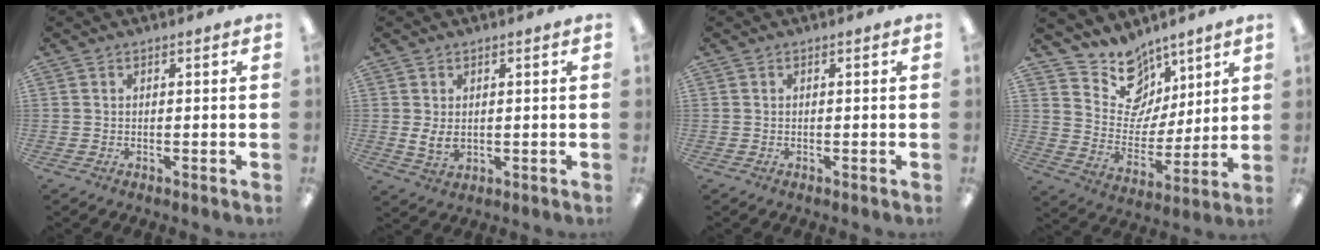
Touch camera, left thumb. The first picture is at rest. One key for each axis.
{"total": 3.8, "fx": 0.5, "fy": 2.4, "fz": 2.9, "tx": -0.060, "ty": -0.007, "tz": 0.006}
{"total": 0.0}
{"total": 13.4, "fx": 9.3, "fy": 9.0, "fz": 3.4, "tx": -0.065, "ty": -0.078, "tz": 0.179}